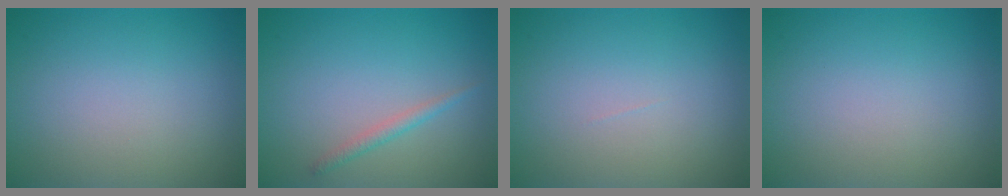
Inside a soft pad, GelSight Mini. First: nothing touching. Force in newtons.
{"total": 1.2, "press": 1.1, "slide": 0.0}
{"total": 0.0}
{"total": 0.0}